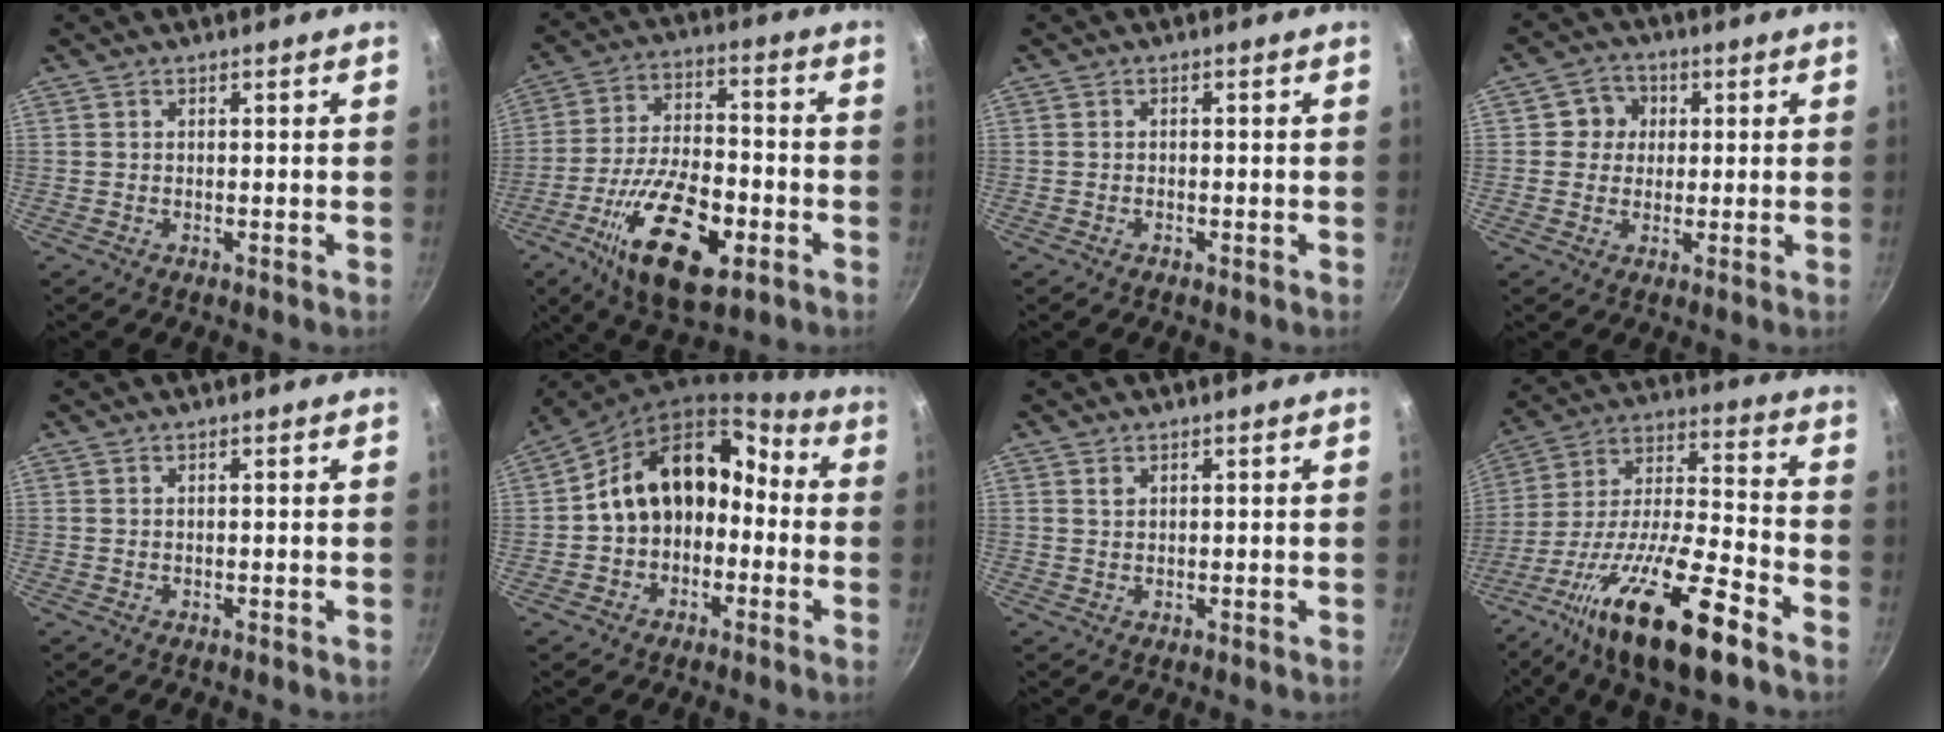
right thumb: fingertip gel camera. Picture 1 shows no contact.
{"total": 19.4, "force": [-7.9, 8.5, 15.6], "torque": [-0.265, 0.025, -0.138]}
{"total": 0.7, "force": [-0.5, 0.2, 0.4], "torque": [-0.013, 0.002, -0.009]}
{"total": 5.1, "force": [1.0, 4.7, 1.5], "torque": [0.011, 0.003, 0.008]}
{"total": 0.0}
{"total": 14.0, "force": [-1.5, 10.5, 9.1], "torque": [-0.103, 0.071, -0.036]}
{"total": 1.1, "force": [0.6, 0.7, 0.6], "torque": [-0.010, -0.002, 0.012]}
{"total": 23.5, "force": [-13.0, 6.4, 18.5], "torque": [-0.306, 0.059, -0.235]}